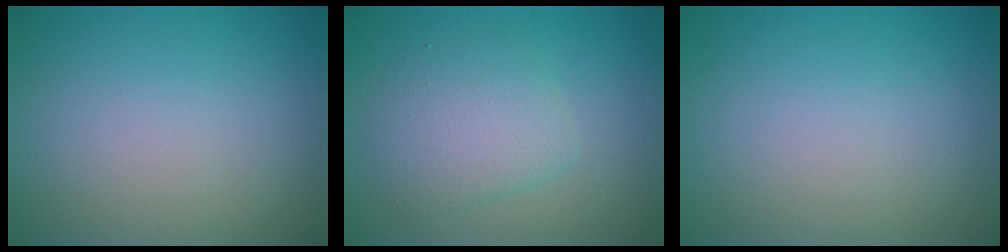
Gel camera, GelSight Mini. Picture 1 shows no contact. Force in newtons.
{"total": 3.5, "press": 3.5, "slide": 0.1}
{"total": 0.0}